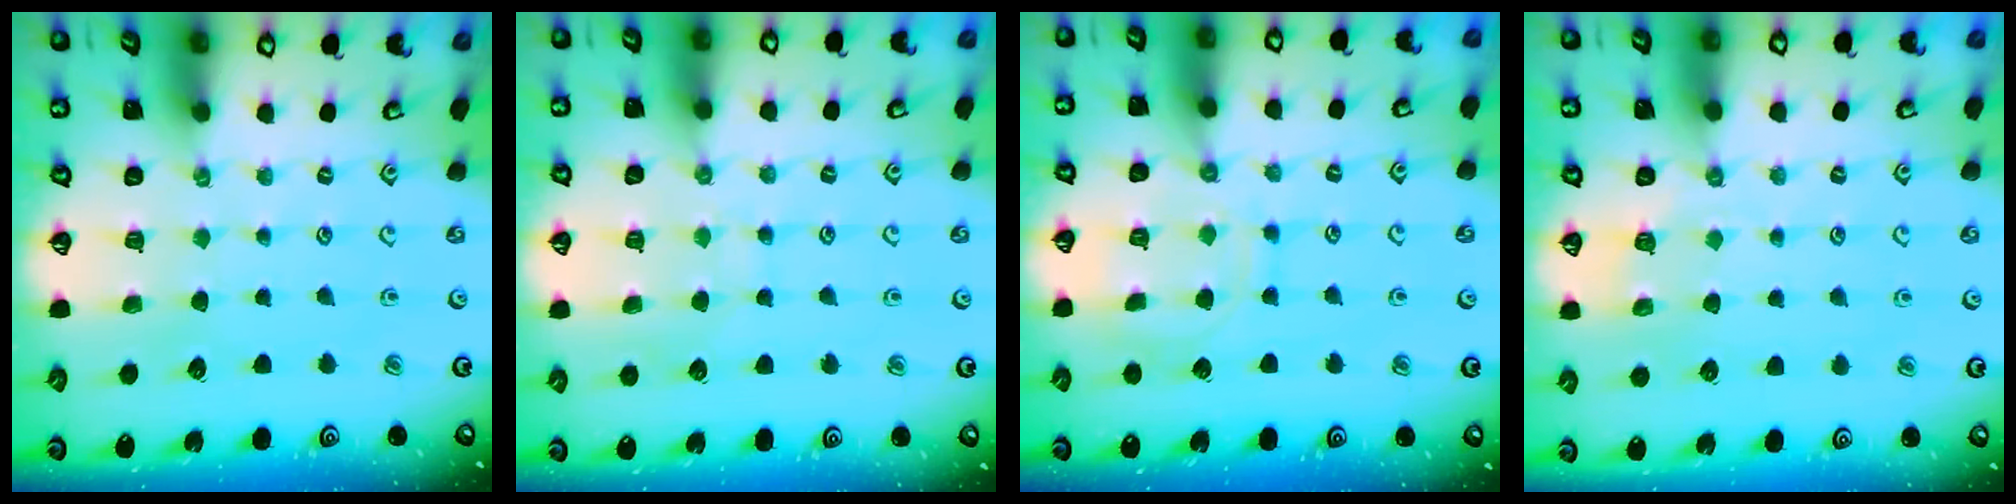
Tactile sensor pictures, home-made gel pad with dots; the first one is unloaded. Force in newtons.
{"total": 5.7, "press": 5.7, "slide": 0.6}
{"total": 10.5, "press": 10.5, "slide": 0.7}
{"total": 3.0, "press": 2.6, "slide": 1.5}